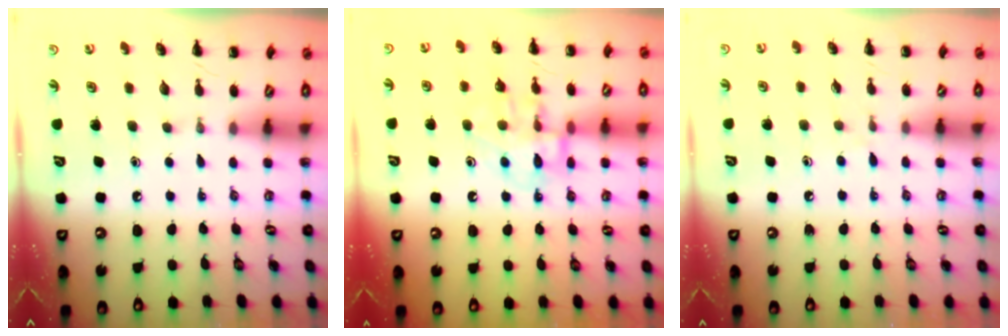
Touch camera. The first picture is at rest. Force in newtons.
{"total": 13.6, "press": 13.5, "slide": 1.3}
{"total": 5.3, "press": 4.9, "slide": 2.0}